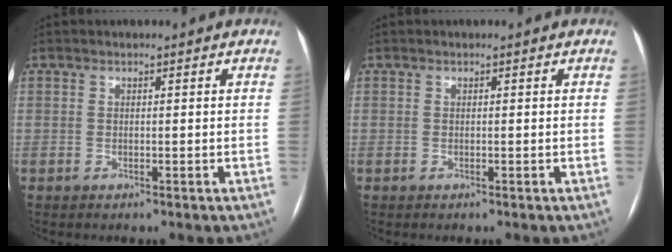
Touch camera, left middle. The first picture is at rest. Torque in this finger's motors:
{"motor_torque": [0.00, 0.01, 0.00, 0.00]}